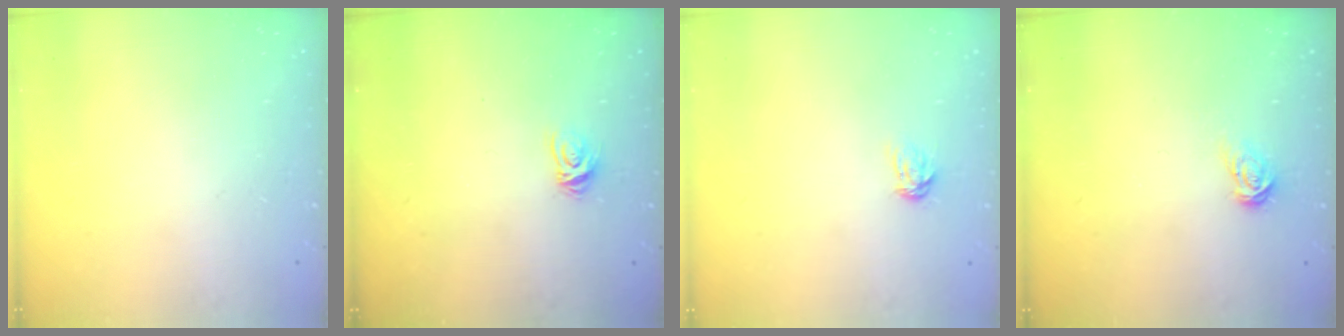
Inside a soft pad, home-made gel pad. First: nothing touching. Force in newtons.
{"total": 4.0, "press": 4.0, "slide": 0.4}
{"total": 3.9, "press": 3.9, "slide": 0.4}
{"total": 3.3, "press": 3.3, "slide": 0.1}